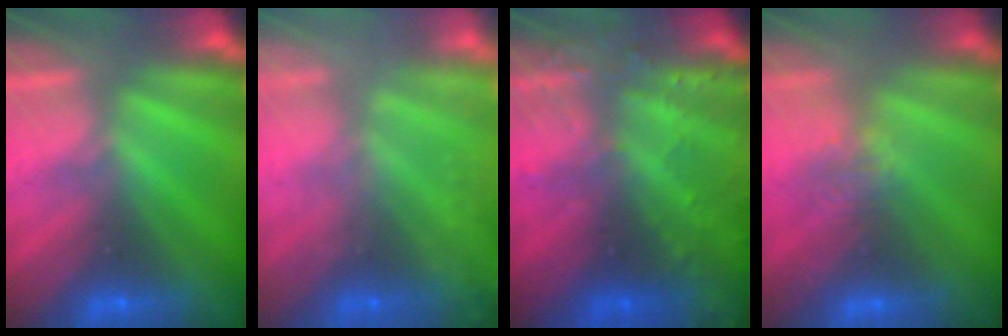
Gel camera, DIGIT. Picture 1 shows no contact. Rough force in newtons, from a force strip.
{"total": 7.5}
{"total": 8.9}
{"total": 2.8}